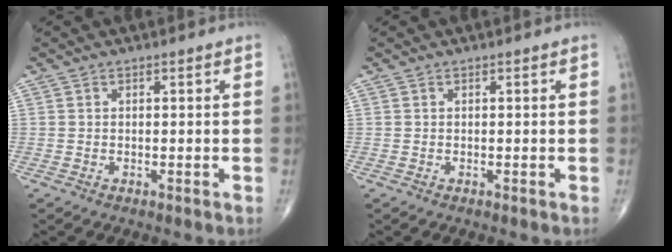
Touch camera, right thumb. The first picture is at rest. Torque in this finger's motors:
{"motor_torque": [0.00, 0.00, 0.06, 0.06, 0.00]}